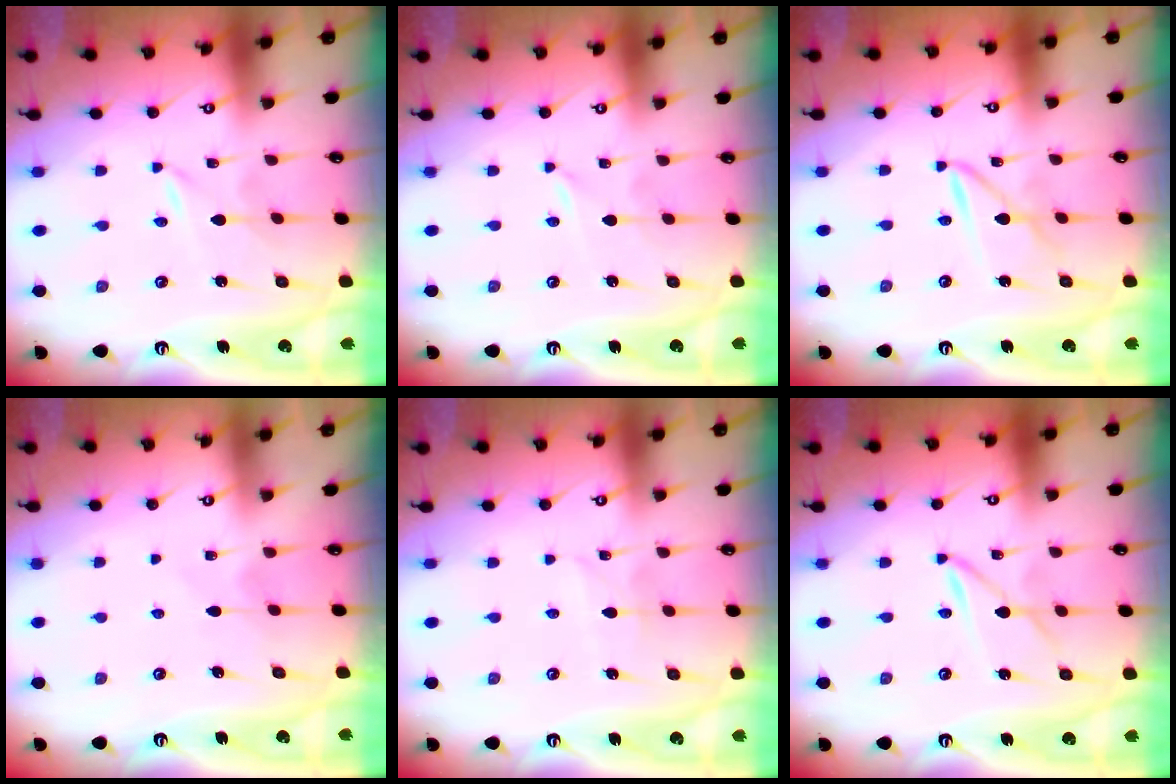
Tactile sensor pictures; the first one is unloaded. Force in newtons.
{"total": 0.0}
{"total": 5.6, "press": 5.6, "slide": 0.2}
{"total": 4.2, "press": 4.2, "slide": 0.4}
{"total": 3.9, "press": 3.9, "slide": 0.4}
{"total": 1.9, "press": 1.9, "slide": 0.2}